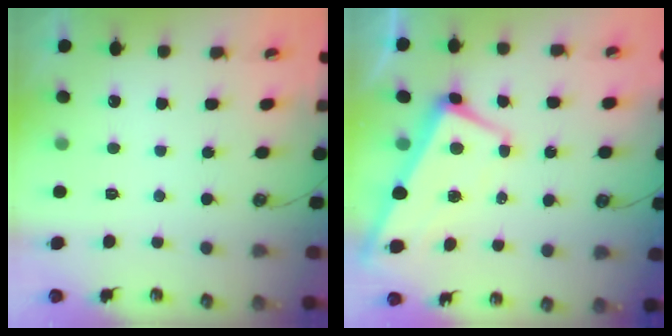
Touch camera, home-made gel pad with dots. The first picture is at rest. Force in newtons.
{"total": 1.1, "press": 0.6, "slide": 0.9}